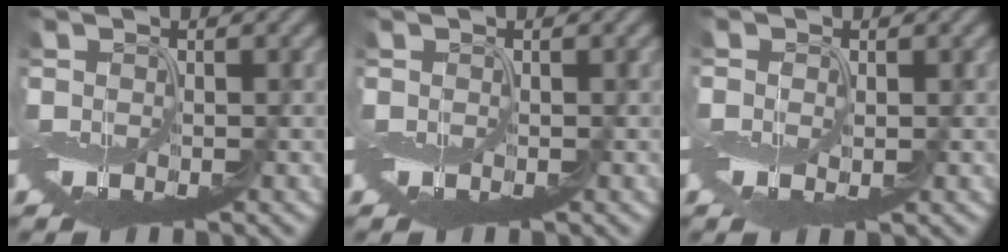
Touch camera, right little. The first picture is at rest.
{"total": 0.0}
{"total": 0.7, "force": [0.0, 0.4, 0.6], "torque": [-0.012, -0.002, 0.003]}